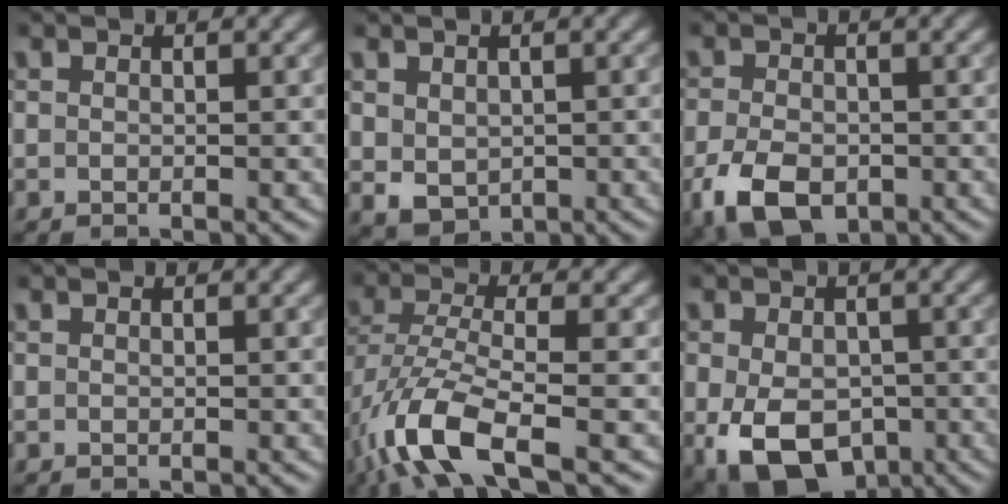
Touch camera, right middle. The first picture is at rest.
{"total": 2.4, "force": [0.4, 2.0, 1.3], "torque": [-0.028, -0.007, 0.012]}
{"total": 6.1, "force": [-2.8, 3.8, 3.9], "torque": [-0.085, -0.010, -0.054]}
{"total": 0.0}
{"total": 7.8, "force": [-4.2, 2.7, 6.0], "torque": [-0.131, -0.001, -0.092]}
{"total": 9.6, "force": [-3.2, 6.4, 6.3], "torque": [-0.119, -0.035, -0.045]}